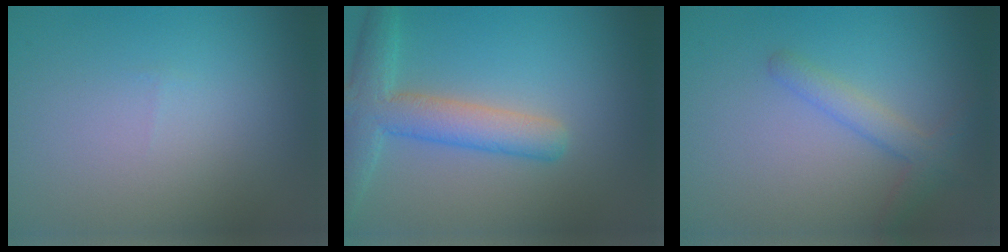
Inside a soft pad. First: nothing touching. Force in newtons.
{"total": 5.1, "press": 5.1, "slide": 0.2}
{"total": 2.2, "press": 2.2, "slide": 0.1}